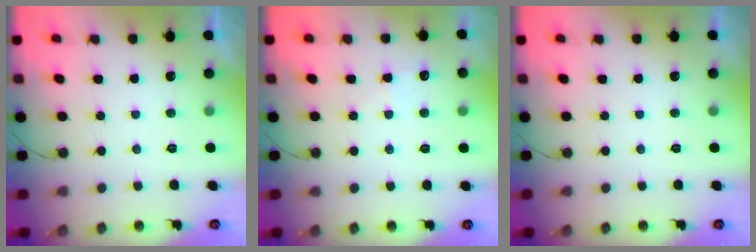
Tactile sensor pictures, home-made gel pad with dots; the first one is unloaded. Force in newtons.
{"total": 4.9, "press": 4.8, "slide": 0.6}
{"total": 0.8, "press": 0.5, "slide": 0.6}